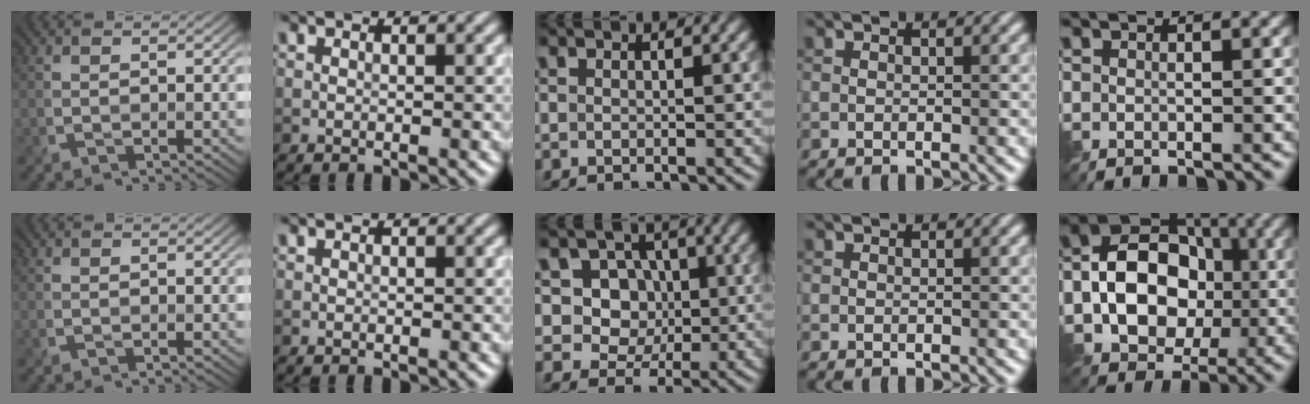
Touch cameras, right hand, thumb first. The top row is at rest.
{"middle": {"total": 8.5, "force": [2.5, 7.2, 3.6], "torque": [-0.055, 0.021, 0.025]}, "little": {"total": 10.0, "force": [-0.9, 7.5, 6.4], "torque": [-0.093, 0.003, -0.026]}}